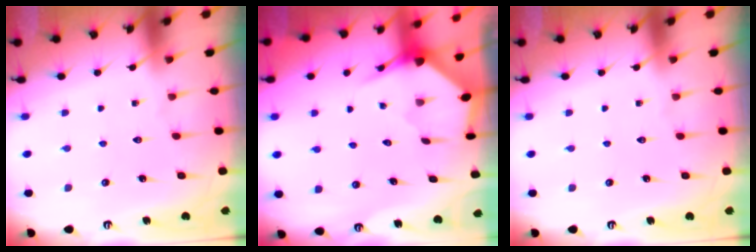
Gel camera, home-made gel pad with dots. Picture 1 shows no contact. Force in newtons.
{"total": 3.3, "press": 3.3, "slide": 0.3}
{"total": 0.0}